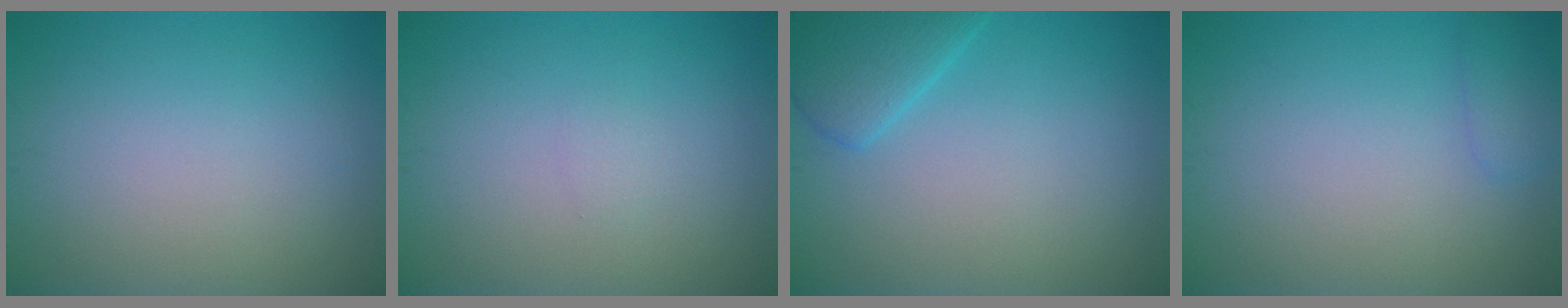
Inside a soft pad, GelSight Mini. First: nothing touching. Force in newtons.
{"total": 0.5, "press": 0.5, "slide": 0.1}
{"total": 3.2, "press": 3.2, "slide": 0.3}
{"total": 1.3, "press": 1.3, "slide": 0.1}